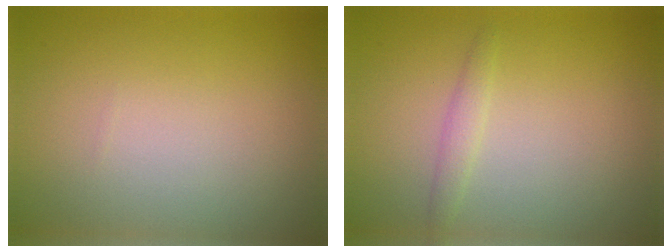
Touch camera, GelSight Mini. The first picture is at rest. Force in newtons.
{"total": 1.2, "press": 1.2, "slide": 0.1}